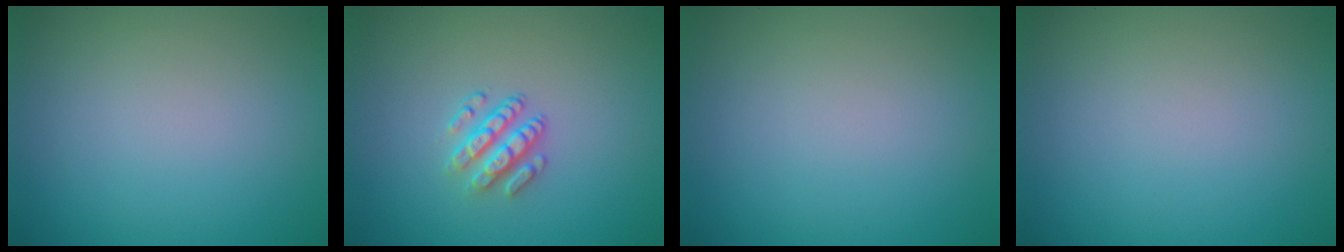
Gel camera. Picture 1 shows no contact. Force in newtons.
{"total": 2.3, "press": 1.9, "slide": 1.4}
{"total": 0.0}
{"total": 0.0}